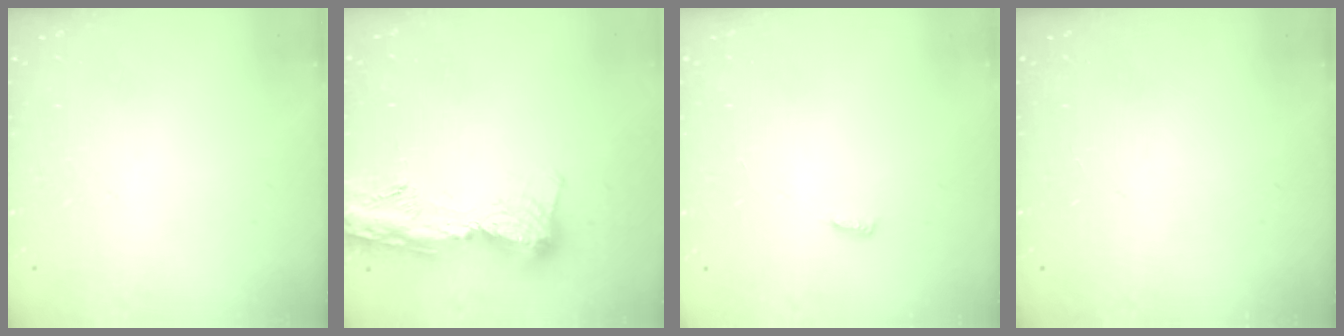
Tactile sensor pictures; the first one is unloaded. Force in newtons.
{"total": 15.6, "press": 15.5, "slide": 1.6}
{"total": 2.8, "press": 2.8, "slide": 0.4}
{"total": 0.0}